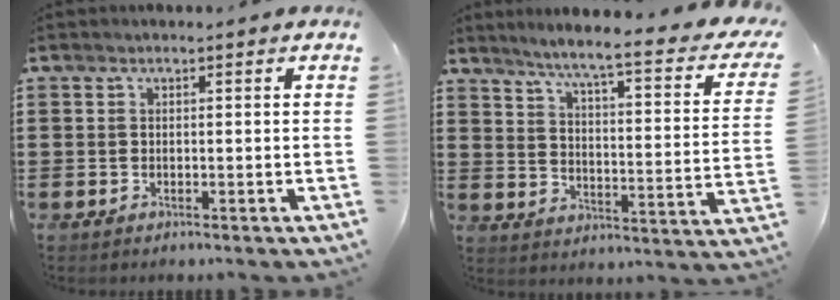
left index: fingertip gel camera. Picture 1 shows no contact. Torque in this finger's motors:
{"motor_torque": [2.14, 0.00, 0.43, 0.09]}